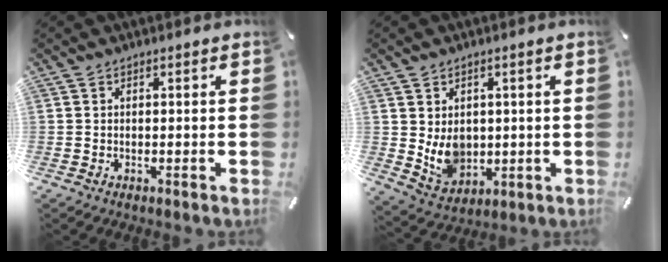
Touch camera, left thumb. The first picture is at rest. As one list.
[{"total": 7.9, "force": [1.3, 6.8, 3.8], "torque": [-0.074, -0.019, 0.024]}]